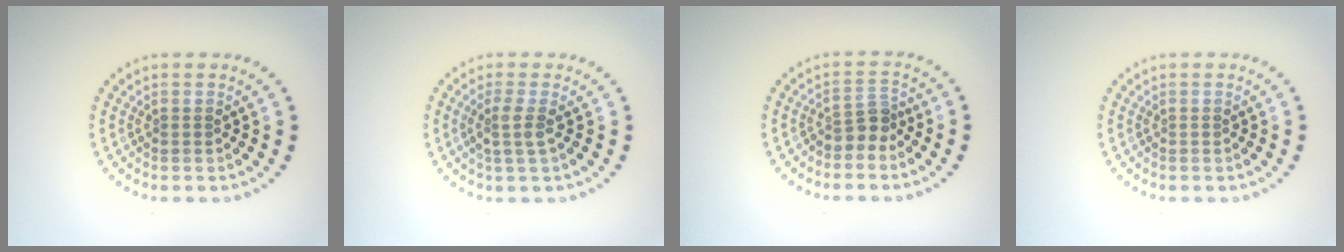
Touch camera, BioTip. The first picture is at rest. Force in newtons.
{"total": 1.9, "press": 1.5, "slide": 1.1}
{"total": 2.2, "press": 1.7, "slide": 1.4}
{"total": 0.0}